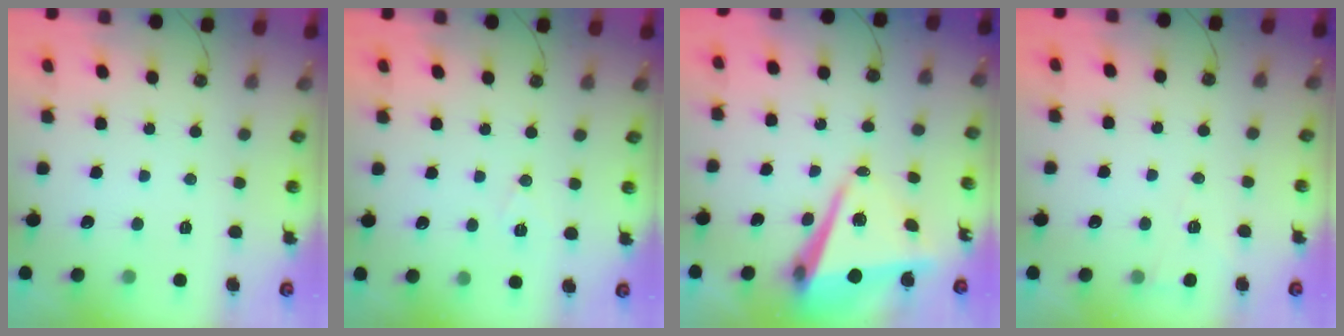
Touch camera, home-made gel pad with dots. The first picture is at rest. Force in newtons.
{"total": 6.1, "press": 4.2, "slide": 4.4}
{"total": 8.9, "press": 8.8, "slide": 0.7}
{"total": 2.5, "press": 2.4, "slide": 0.7}